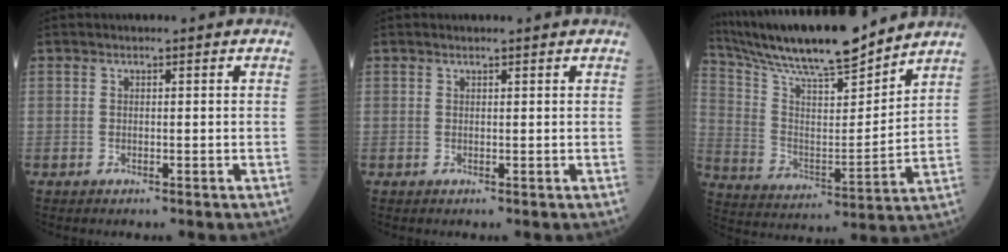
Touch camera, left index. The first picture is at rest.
{"total": 0.9, "force": [0.9, 0.0, 0.3], "torque": [-0.010, 0.007, 0.015]}
{"total": 18.9, "force": [16.7, 1.7, 8.7], "torque": [-0.172, 0.005, 0.292]}